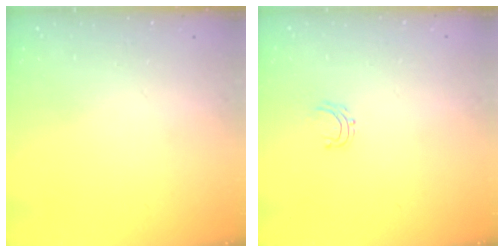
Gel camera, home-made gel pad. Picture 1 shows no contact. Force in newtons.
{"total": 3.7, "press": 3.7, "slide": 0.3}